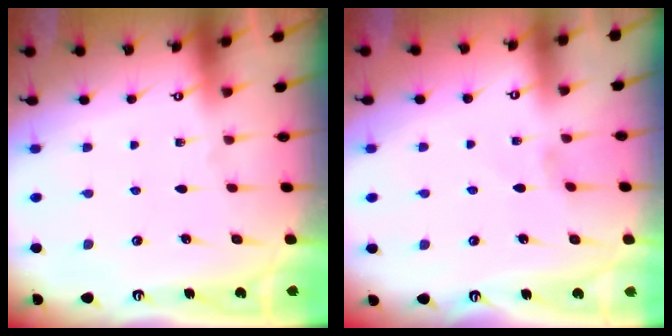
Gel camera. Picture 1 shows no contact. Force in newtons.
{"total": 0.0}